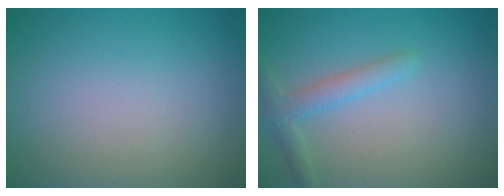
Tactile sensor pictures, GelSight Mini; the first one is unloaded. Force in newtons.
{"total": 2.3, "press": 2.3, "slide": 0.1}